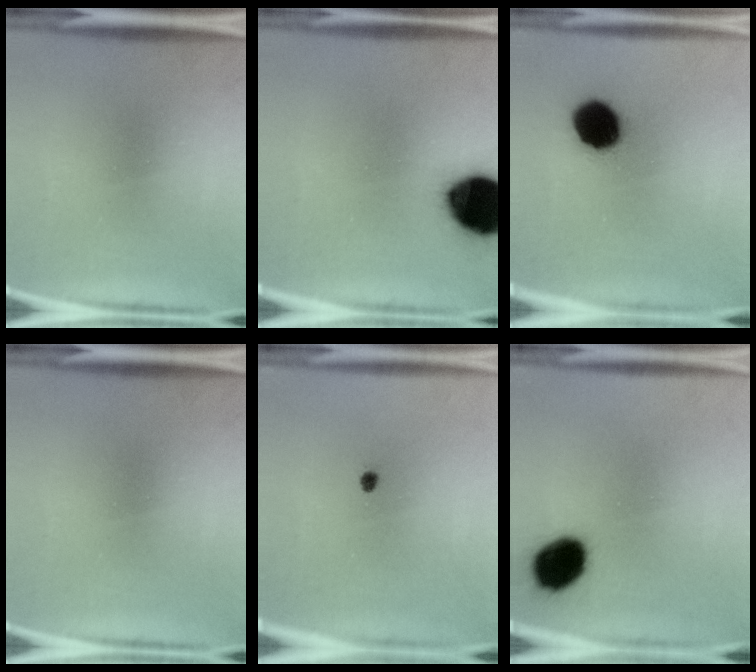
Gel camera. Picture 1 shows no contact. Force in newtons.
{"total": 19.6}
{"total": 13.1}
{"total": 0.0}
{"total": 1.0}
{"total": 11.9}